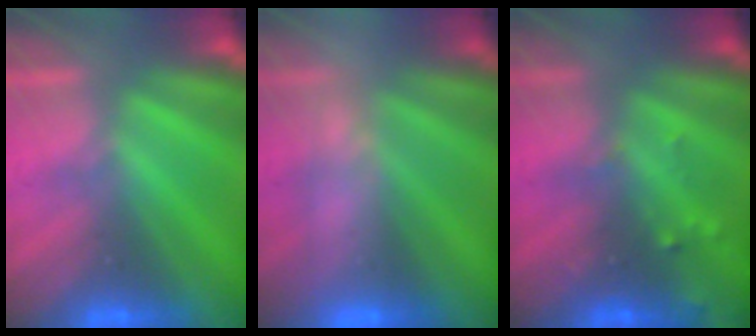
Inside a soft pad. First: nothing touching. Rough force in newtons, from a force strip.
{"total": 2.4}
{"total": 8.6}